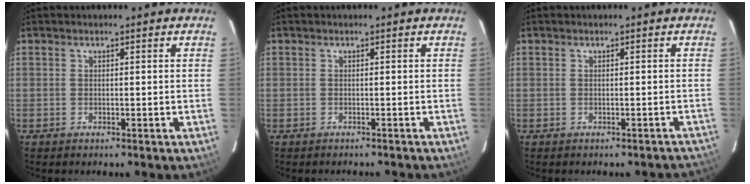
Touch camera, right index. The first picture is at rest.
{"total": 2.3, "force": [-2.1, 0.9, 0.3], "torque": [-0.001, -0.002, -0.027]}
{"total": 4.2, "force": [-3.7, 2.0, 0.4], "torque": [0.011, 0.007, -0.034]}